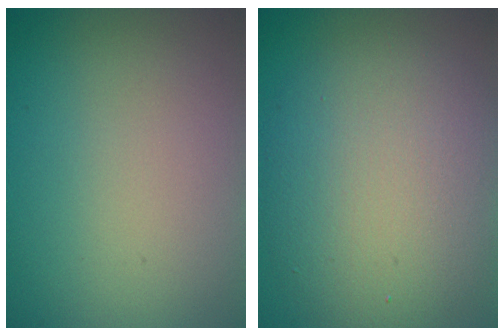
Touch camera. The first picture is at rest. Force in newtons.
{"total": 8.1, "press": 8.1, "slide": 0.5}